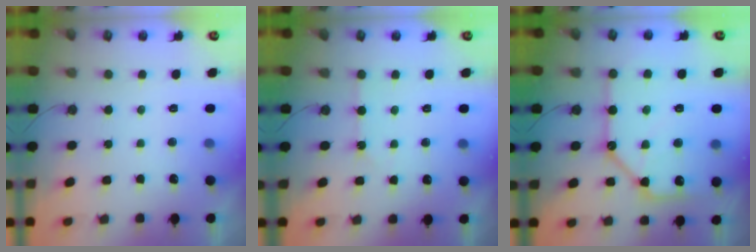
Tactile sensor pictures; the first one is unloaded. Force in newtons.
{"total": 2.3, "press": 2.3, "slide": 0.4}
{"total": 16.5, "press": 16.4, "slide": 1.9}